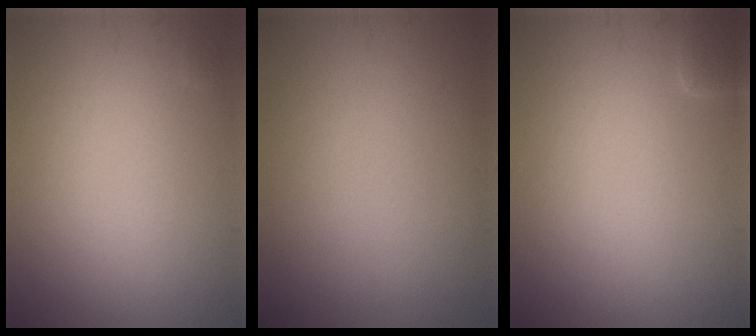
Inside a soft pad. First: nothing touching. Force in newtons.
{"total": 0.0}
{"total": 1.1, "press": 1.0, "slide": 0.1}